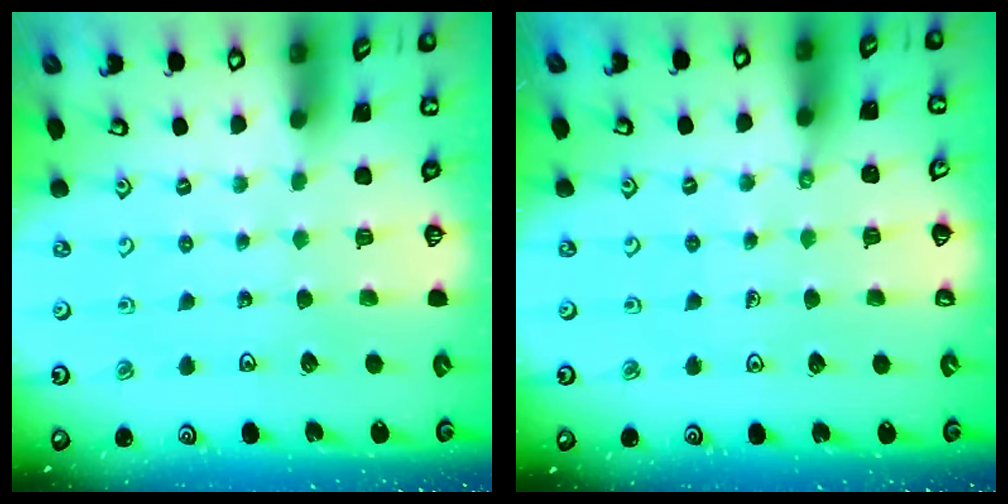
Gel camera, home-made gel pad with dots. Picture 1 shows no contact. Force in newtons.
{"total": 1.7, "press": 1.7, "slide": 0.2}